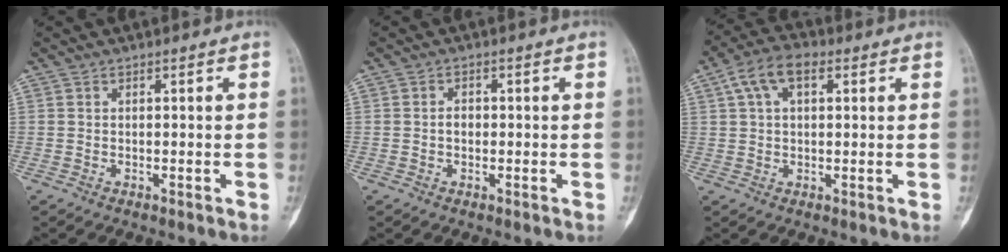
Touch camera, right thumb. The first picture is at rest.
{"total": 1.9, "force": [-0.3, 1.4, 1.3], "torque": [-0.018, 0.004, -0.008]}
{"total": 7.8, "force": [2.9, 4.3, 5.8], "torque": [-0.109, 0.023, 0.047]}